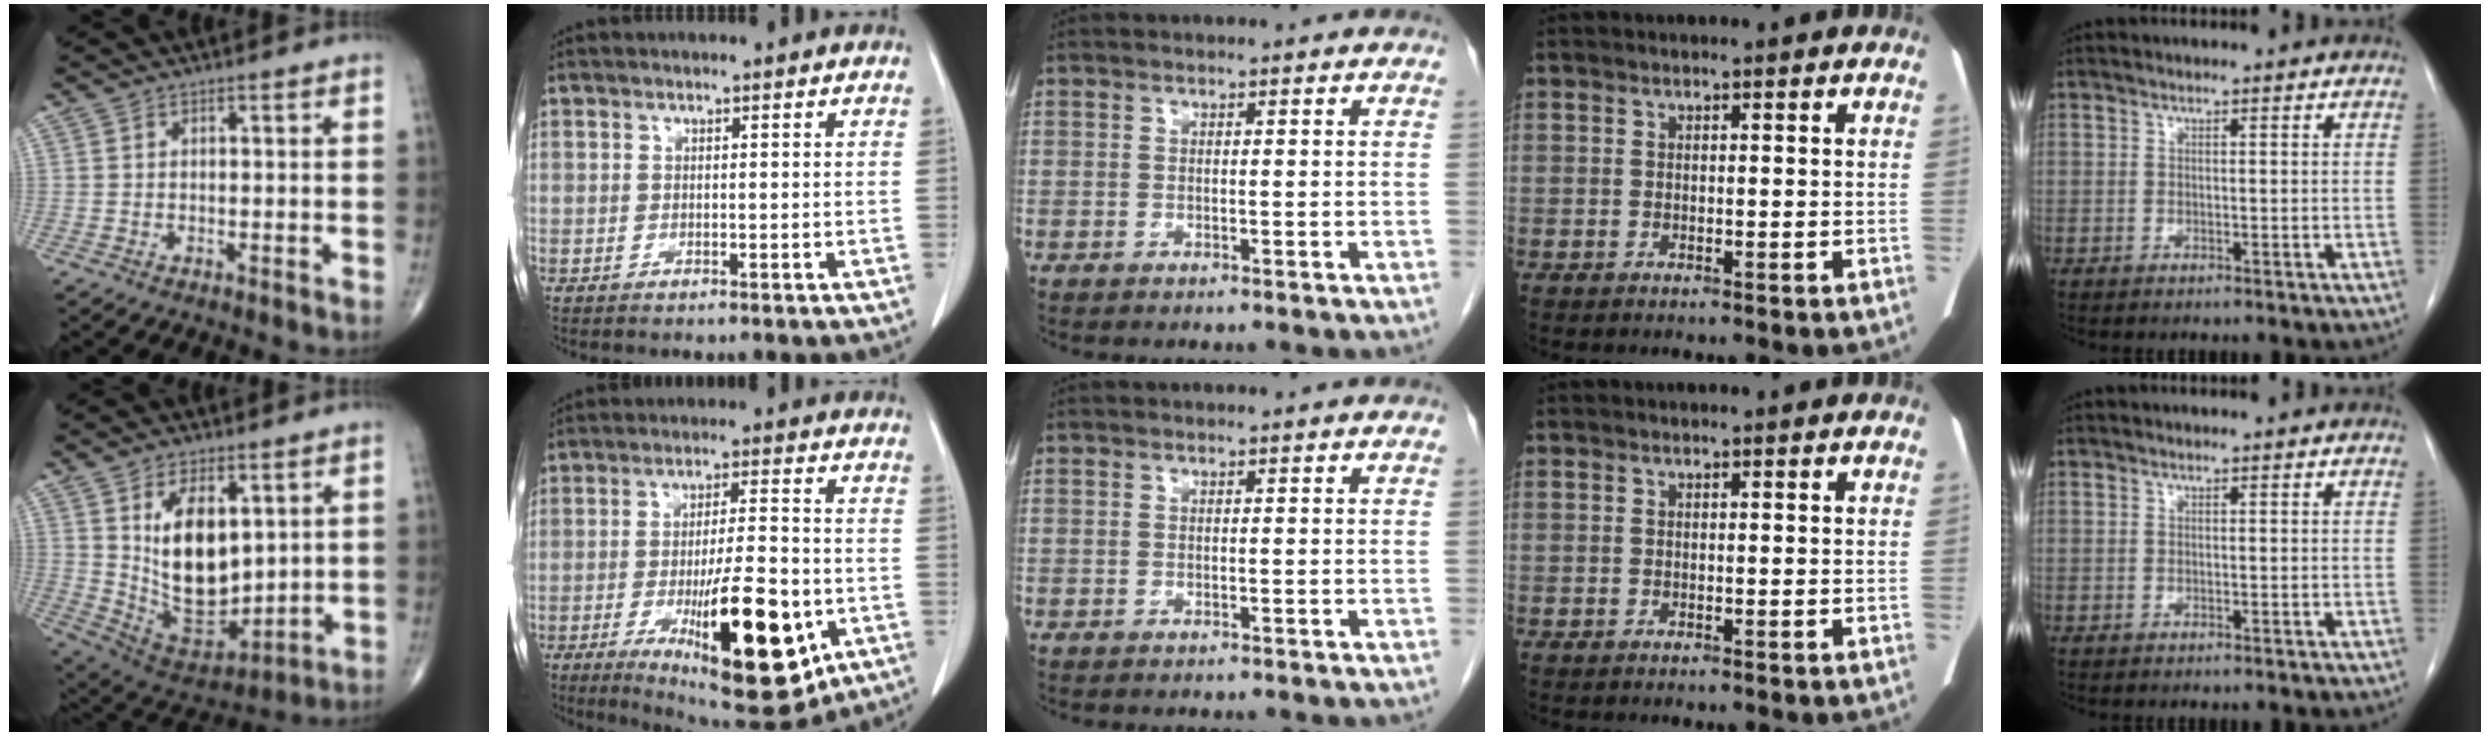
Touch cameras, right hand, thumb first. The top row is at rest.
{"thumb": {"total": 16.6, "force": [3.7, 9.2, 13.3], "torque": [-0.192, -0.028, 0.092]}, "index": {"total": 18.5, "force": [-6.4, 4.3, 16.8], "torque": [-0.247, -0.022, -0.083]}}